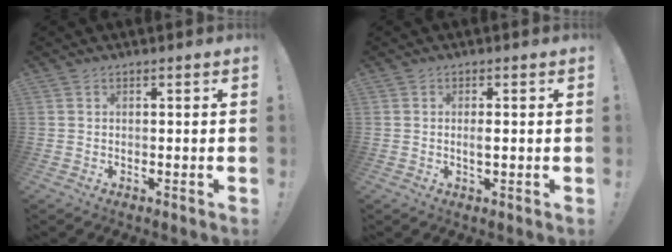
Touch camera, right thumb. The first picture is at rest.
{"total": 1.9, "force": [0.0, 0.5, 1.8], "torque": [-0.025, -0.004, -0.002]}